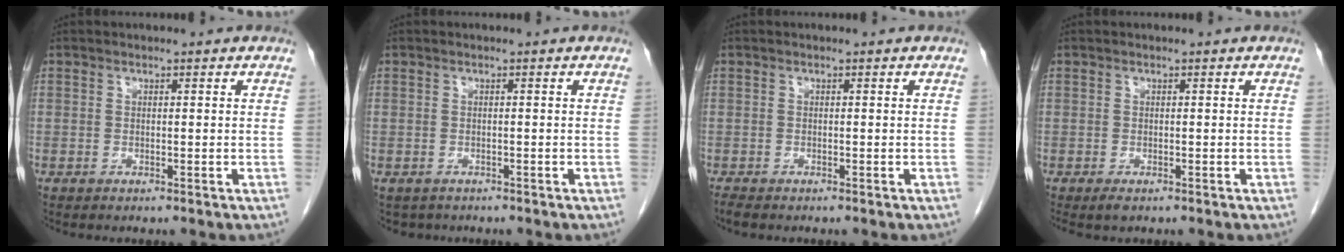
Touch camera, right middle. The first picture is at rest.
{"total": 2.3, "force": [-1.8, 1.4, 0.1], "torque": [-0.008, 0.001, -0.026]}
{"total": 1.4, "force": [-1.2, 0.3, 0.6], "torque": [-0.020, -0.005, -0.019]}
{"total": 1.4, "force": [-0.9, 0.5, 0.9], "torque": [-0.016, -0.002, -0.011]}